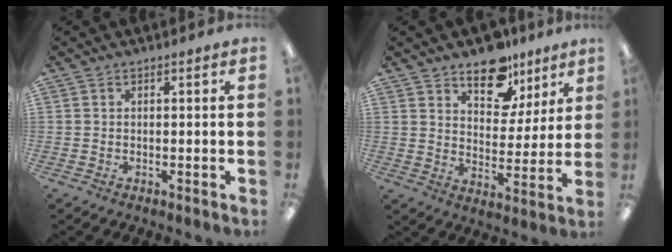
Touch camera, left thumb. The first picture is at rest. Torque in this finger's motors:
{"motor_torque": [1.14, 1.23, 0.81, -0.66, 0.01]}